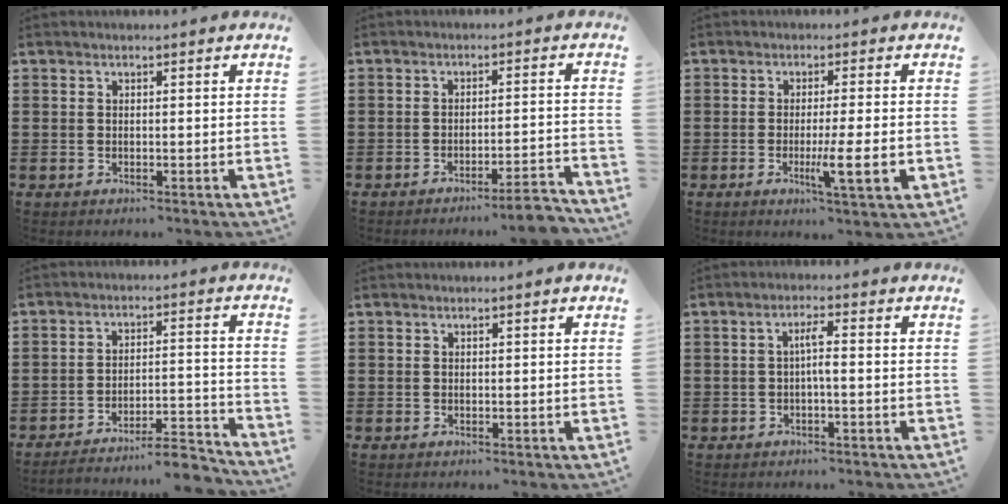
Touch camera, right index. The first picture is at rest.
{"total": 4.2, "force": [-3.7, -0.3, 2.1], "torque": [-0.034, -0.012, -0.069]}
{"total": 7.0, "force": [-1.8, 0.3, 6.7], "torque": [-0.115, -0.018, -0.029]}
{"total": 6.0, "force": [-5.7, 0.5, 1.8], "torque": [-0.027, 0.001, -0.109]}
{"total": 0.0}
{"total": 2.7, "force": [-0.5, 0.4, 2.7], "torque": [-0.050, 0.003, -0.011]}